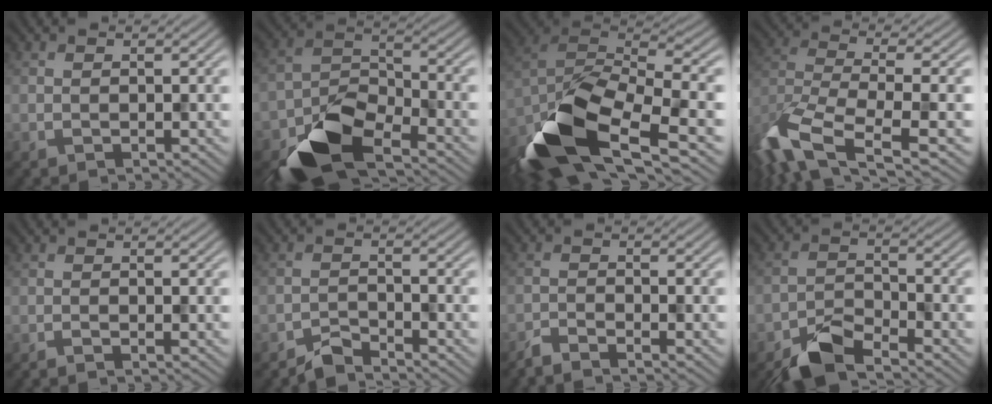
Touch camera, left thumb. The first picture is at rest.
{"total": 10.5, "force": [-7.1, 4.6, 6.2], "torque": [-0.112, -0.009, -0.144]}
{"total": 17.1, "force": [-9.1, 6.9, 12.8], "torque": [-0.292, -0.043, -0.161]}
{"total": 12.4, "force": [-6.9, 3.9, 9.6], "torque": [-0.222, -0.027, -0.129]}
{"total": 0.7, "force": [-0.5, 0.0, 0.6], "torque": [-0.010, 0.000, -0.011]}
{"total": 2.7, "force": [-2.6, 0.3, 0.6], "torque": [-0.008, 0.002, -0.057]}
{"total": 2.6, "force": [-2.3, 0.2, 1.1], "torque": [-0.022, -0.002, -0.054]}
{"total": 5.8, "force": [-4.7, 1.6, 2.9], "torque": [-0.052, -0.004, -0.098]}